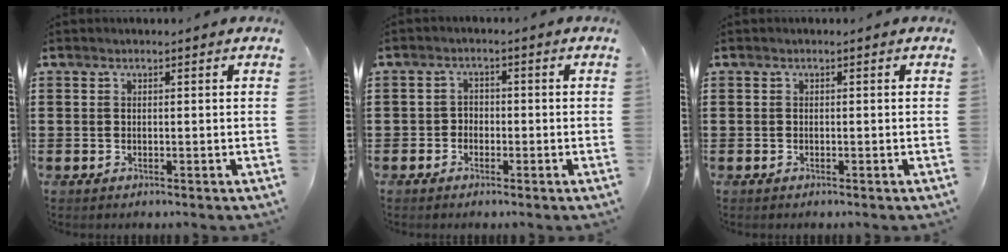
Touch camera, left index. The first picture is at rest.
{"total": 1.7, "force": [-1.1, 1.3, 0.2], "torque": [-0.009, 0.004, -0.025]}
{"total": 0.0}